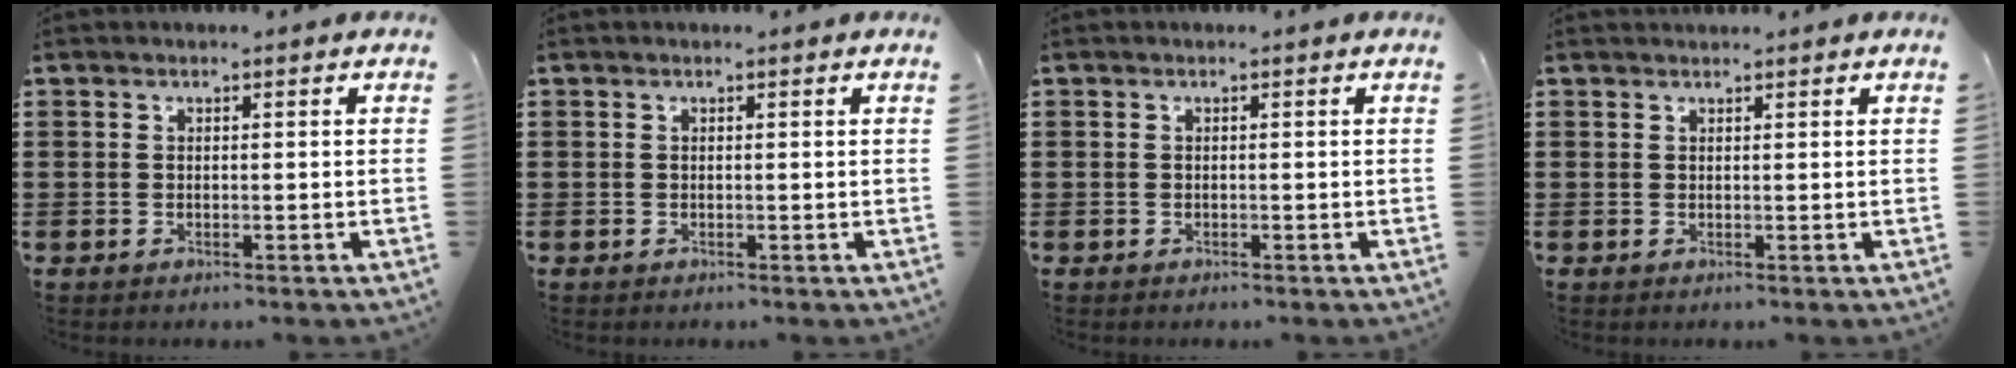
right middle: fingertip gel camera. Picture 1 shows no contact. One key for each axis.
{"total": 0.0}
{"total": 0.0}
{"total": 0.6, "fx": 0.6, "fy": 0.1, "fz": -0.1, "tx": -0.001, "ty": 0.001, "tz": 0.011}